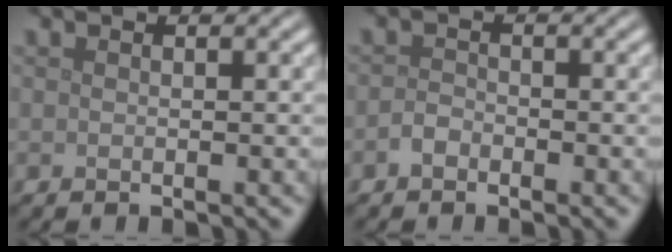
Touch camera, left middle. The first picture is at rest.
{"total": 1.1, "force": [-0.7, 0.6, 0.5], "torque": [-0.010, 0.002, -0.017]}